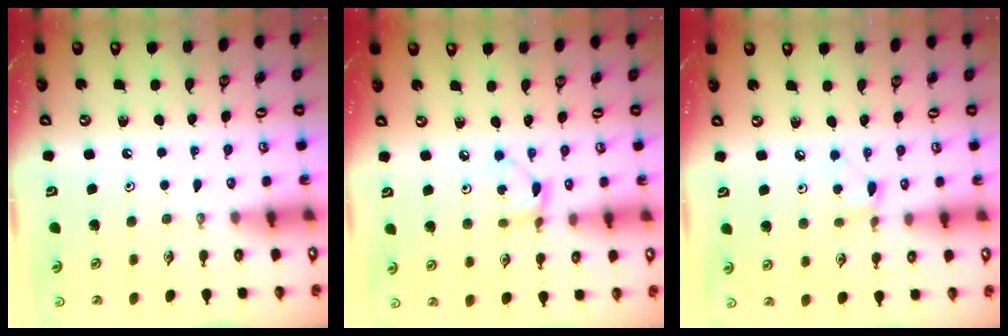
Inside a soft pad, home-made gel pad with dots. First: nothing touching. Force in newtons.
{"total": 2.9, "press": 2.9, "slide": 0.4}
{"total": 3.5, "press": 3.5, "slide": 0.3}